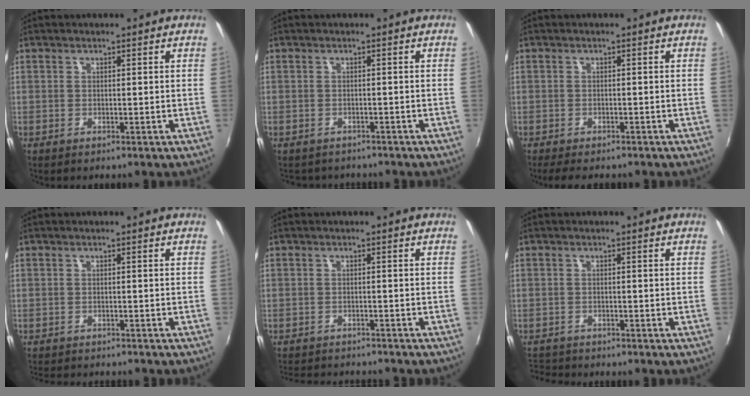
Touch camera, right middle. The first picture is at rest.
{"total": 3.2, "force": [-2.8, 1.5, 0.5], "torque": [-0.018, -0.012, -0.039]}
{"total": 5.0, "force": [-4.1, 1.6, 2.4], "torque": [-0.055, -0.016, -0.065]}
{"total": 5.2, "force": [-4.8, 1.0, 1.7], "torque": [-0.045, -0.017, -0.073]}
{"total": 9.4, "force": [-8.7, 2.0, 3.1], "torque": [-0.077, -0.013, -0.126]}
{"total": 5.3, "force": [-5.0, 1.5, 1.0], "torque": [-0.042, -0.011, -0.086]}